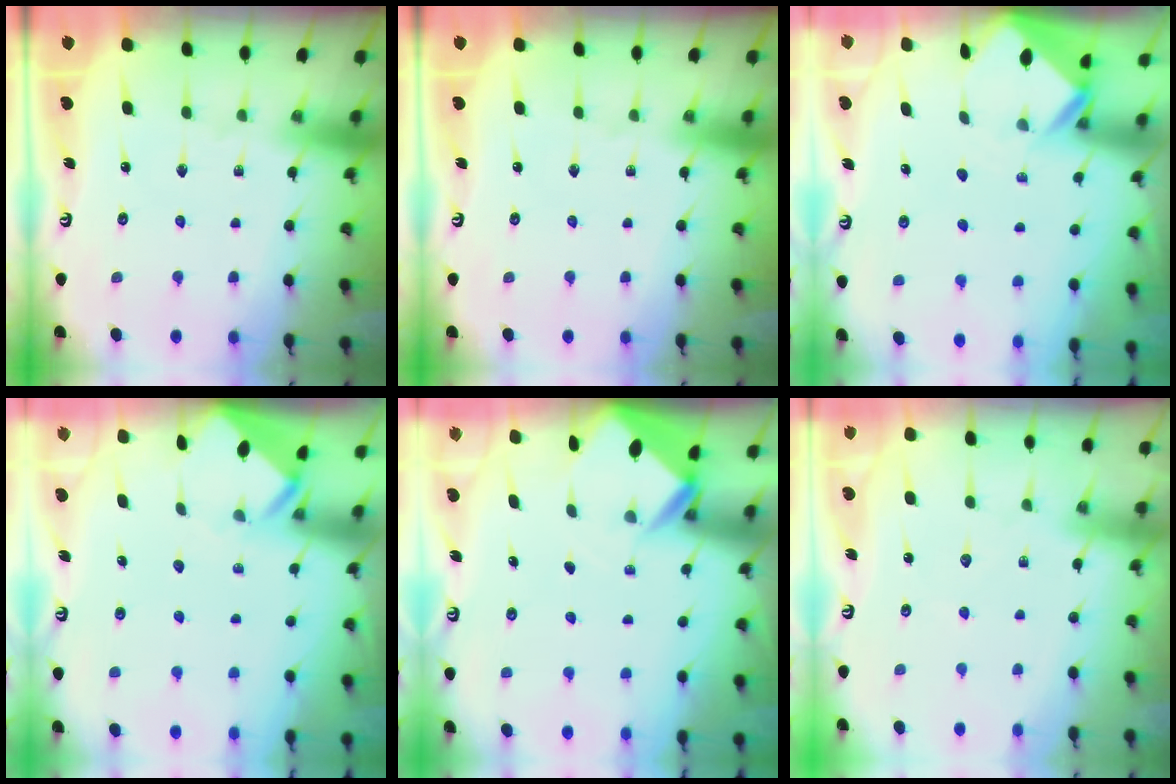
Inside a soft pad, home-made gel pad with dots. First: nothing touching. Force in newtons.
{"total": 0.0}
{"total": 2.6, "press": 2.6, "slide": 0.2}
{"total": 3.5, "press": 3.5, "slide": 0.2}
{"total": 2.8, "press": 2.8, "slide": 0.1}
{"total": 5.3, "press": 5.2, "slide": 0.6}